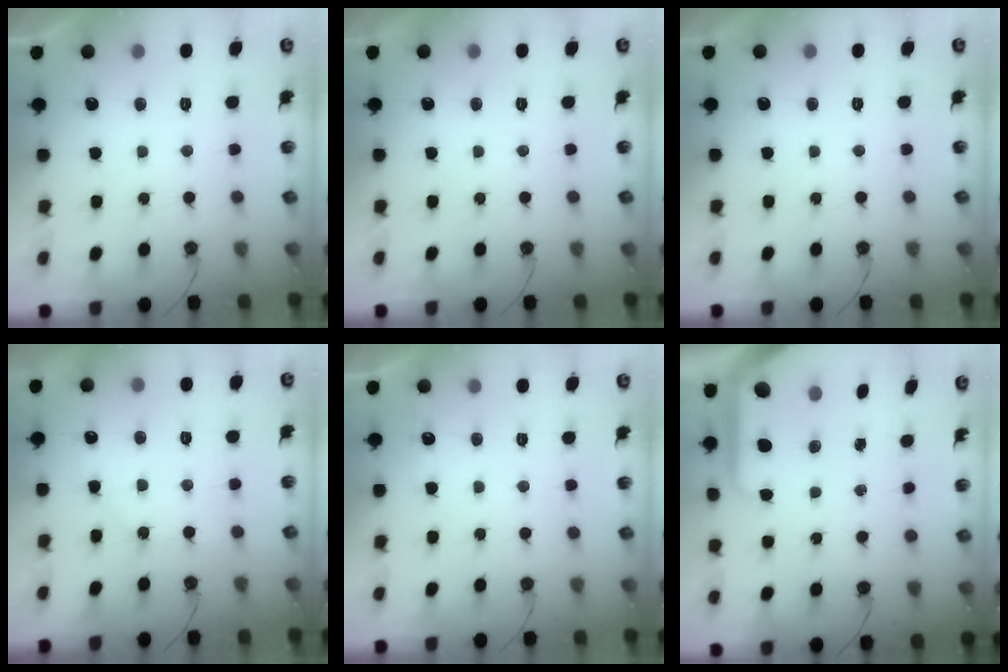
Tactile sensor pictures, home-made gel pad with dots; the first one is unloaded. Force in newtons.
{"total": 0.0}
{"total": 0.0}
{"total": 4.6, "press": 4.6, "slide": 0.7}
{"total": 3.3, "press": 3.2, "slide": 0.5}
{"total": 10.9, "press": 10.9, "slide": 1.3}